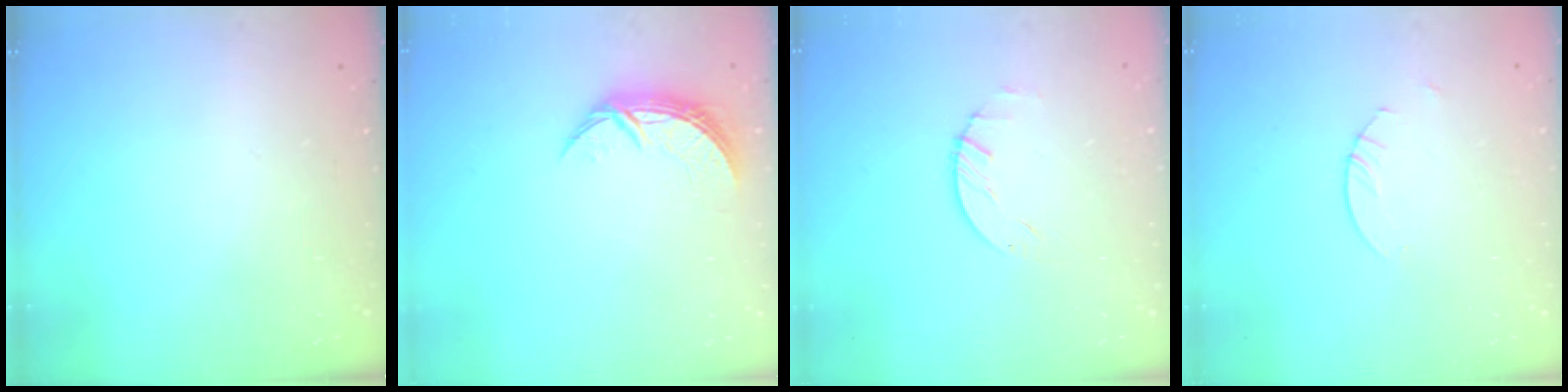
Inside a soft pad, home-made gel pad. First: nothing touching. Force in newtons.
{"total": 7.3, "press": 7.3, "slide": 0.5}
{"total": 0.8, "press": 0.8, "slide": 0.2}
{"total": 2.7, "press": 2.7, "slide": 0.2}